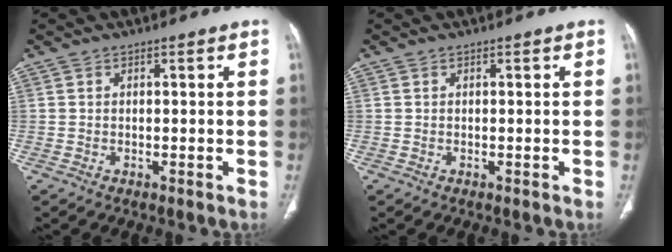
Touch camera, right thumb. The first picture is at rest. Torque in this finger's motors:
{"motor_torque": [0.00, 0.00, -0.01, 0.00, 0.00]}